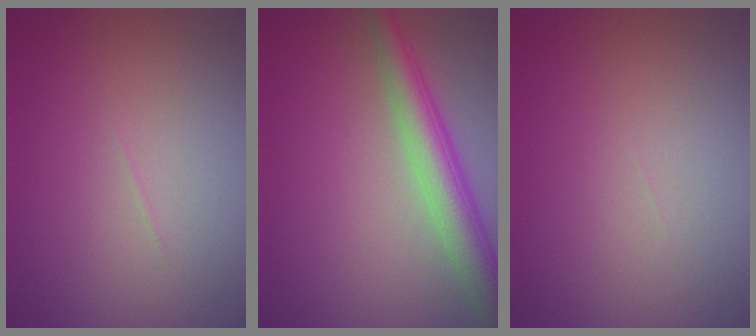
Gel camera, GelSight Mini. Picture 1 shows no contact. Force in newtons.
{"total": 4.9, "press": 4.9, "slide": 0.2}
{"total": 0.0}